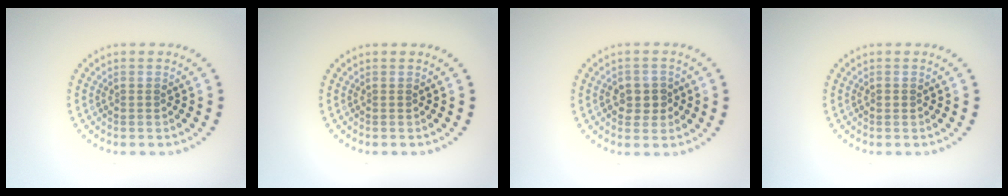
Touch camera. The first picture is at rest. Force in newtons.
{"total": 0.0}
{"total": 1.9, "press": 1.8, "slide": 0.2}
{"total": 0.6, "press": 0.6, "slide": 0.1}